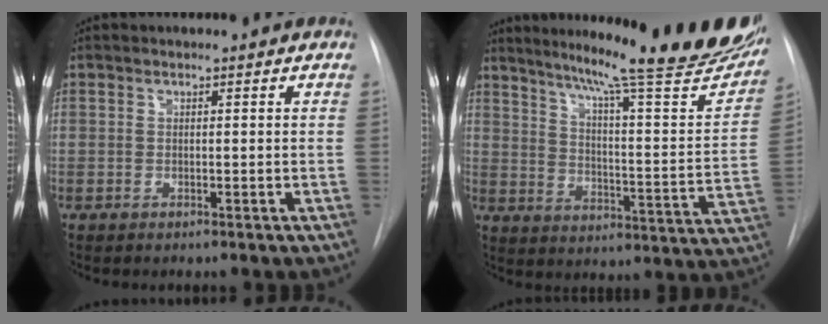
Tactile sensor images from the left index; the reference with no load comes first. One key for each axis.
{"total": 27.6, "fx": 22.9, "fy": 2.0, "fz": 15.3, "tx": -0.224, "ty": -0.064, "tz": 0.292}